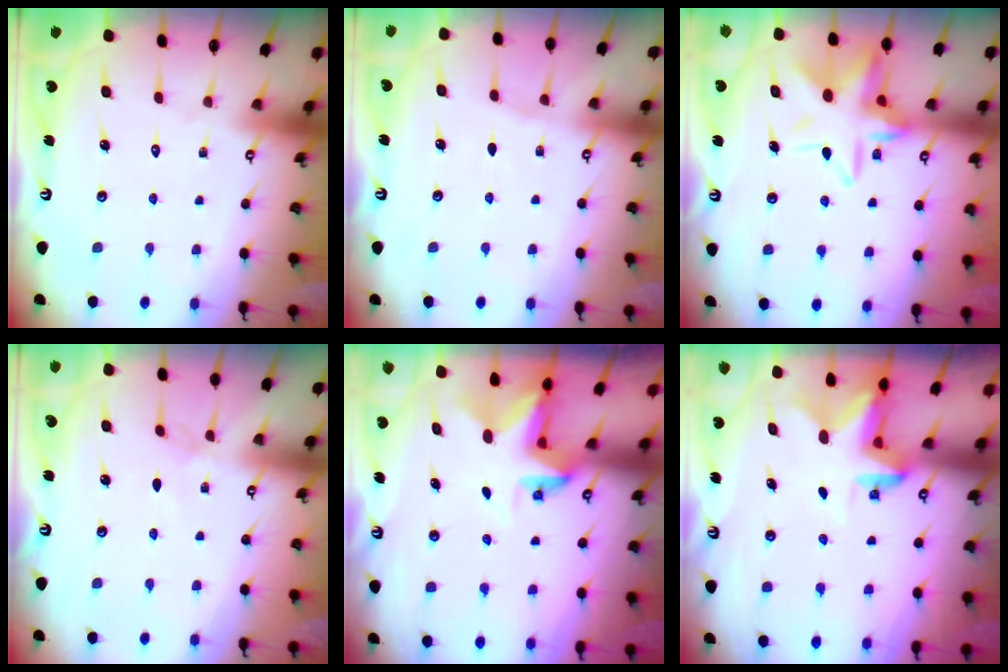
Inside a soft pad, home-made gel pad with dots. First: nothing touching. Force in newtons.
{"total": 2.2, "press": 2.2, "slide": 0.4}
{"total": 12.3, "press": 12.2, "slide": 1.2}
{"total": 2.4, "press": 2.3, "slide": 0.4}
{"total": 3.4, "press": 3.4, "slide": 0.2}
{"total": 2.7, "press": 2.7, "slide": 0.5}